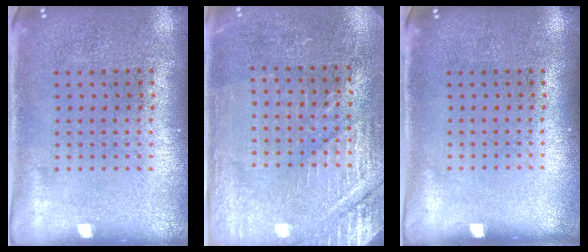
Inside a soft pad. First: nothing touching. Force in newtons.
{"total": 2.9, "press": 2.9, "slide": 0.2}
{"total": 0.0}